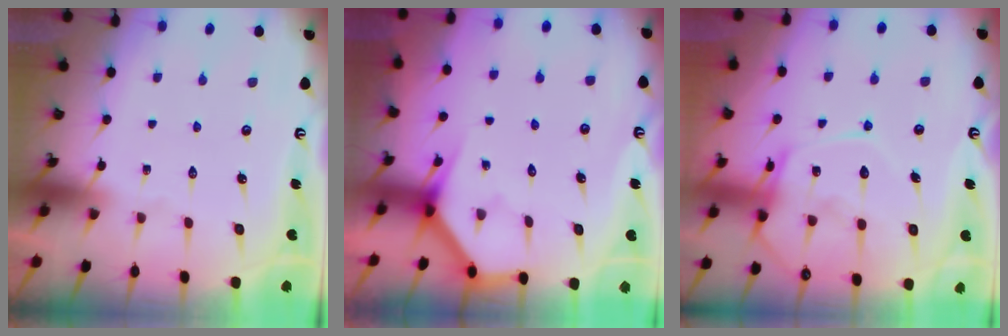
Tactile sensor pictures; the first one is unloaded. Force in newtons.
{"total": 3.8, "press": 3.8, "slide": 0.3}
{"total": 14.2, "press": 14.1, "slide": 1.2}